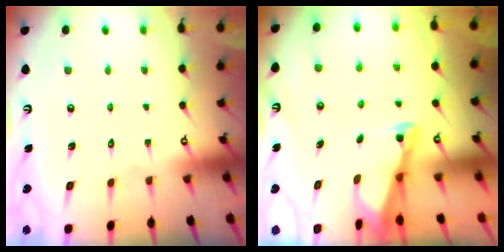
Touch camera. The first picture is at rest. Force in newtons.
{"total": 2.7, "press": 2.7, "slide": 0.3}